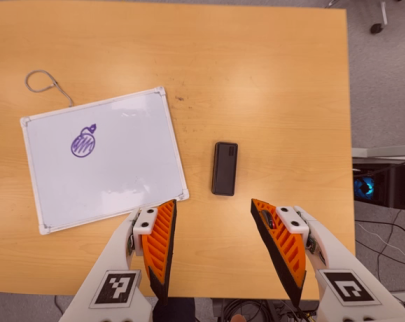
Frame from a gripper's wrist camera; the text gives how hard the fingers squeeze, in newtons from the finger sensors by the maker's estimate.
{"total": 0.0}